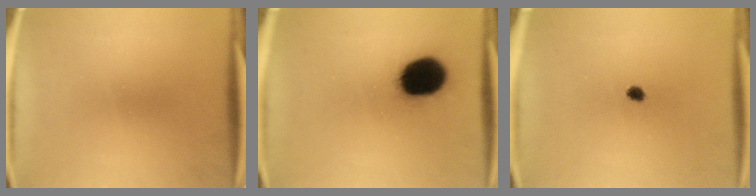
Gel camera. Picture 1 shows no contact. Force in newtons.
{"total": 18.2}
{"total": 1.8}